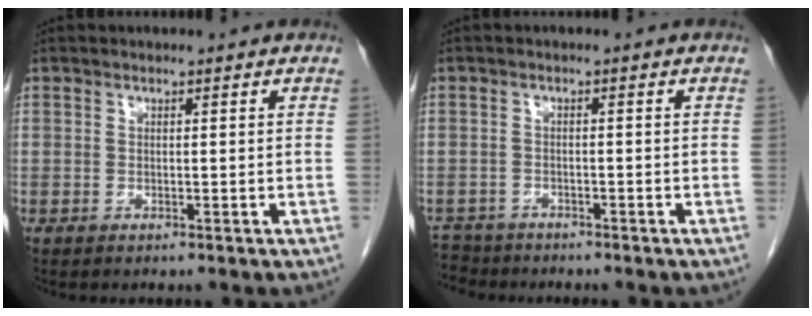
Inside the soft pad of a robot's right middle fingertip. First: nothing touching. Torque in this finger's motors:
{"motor_torque": [0.44, -0.38, 0.35, 0.04]}